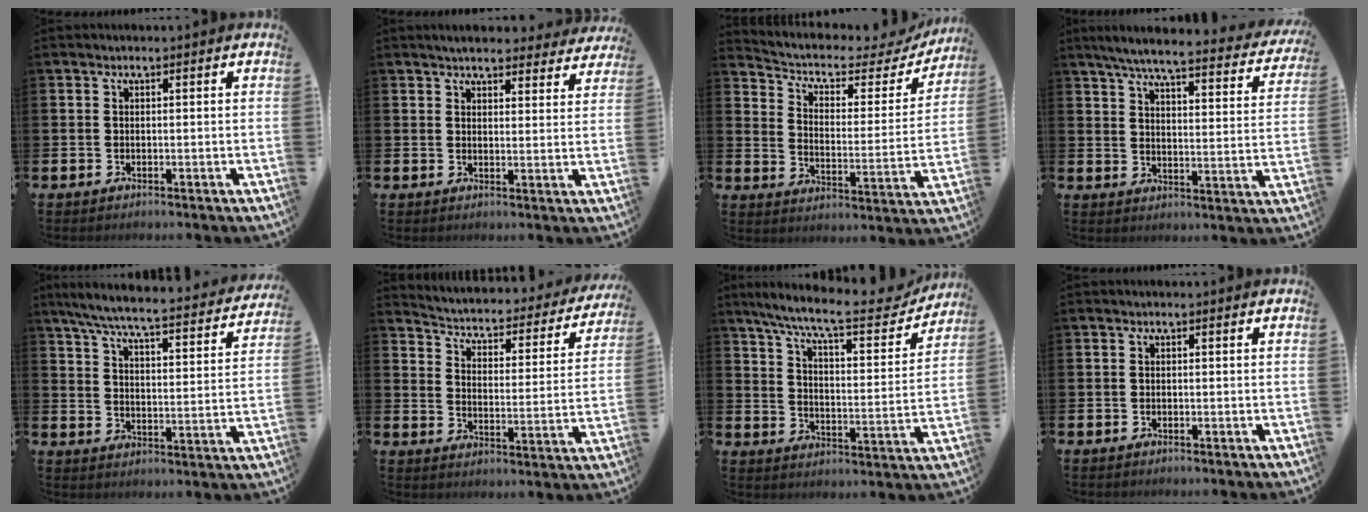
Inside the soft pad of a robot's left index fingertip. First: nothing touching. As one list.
[{"total": 4.4, "force": [4.2, 1.1, 0.9], "torque": [-0.022, -0.020, 0.073]}, {"total": 4.9, "force": [4.0, 2.2, 2.0], "torque": [-0.061, -0.030, 0.057]}, {"total": 5.9, "force": [5.1, 0.4, 2.8], "torque": [-0.073, -0.039, 0.080]}, {"total": 6.8, "force": [6.0, 0.4, 3.2], "torque": [-0.091, -0.045, 0.099]}, {"total": 3.5, "force": [3.0, 1.5, 1.1], "torque": [-0.049, -0.029, 0.039]}, {"total": 9.9, "force": [8.6, 1.6, 4.7], "torque": [-0.112, -0.053, 0.142]}, {"total": 0.0}]